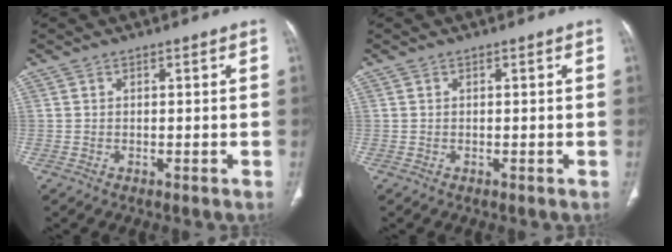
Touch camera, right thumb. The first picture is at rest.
{"total": 0.0}